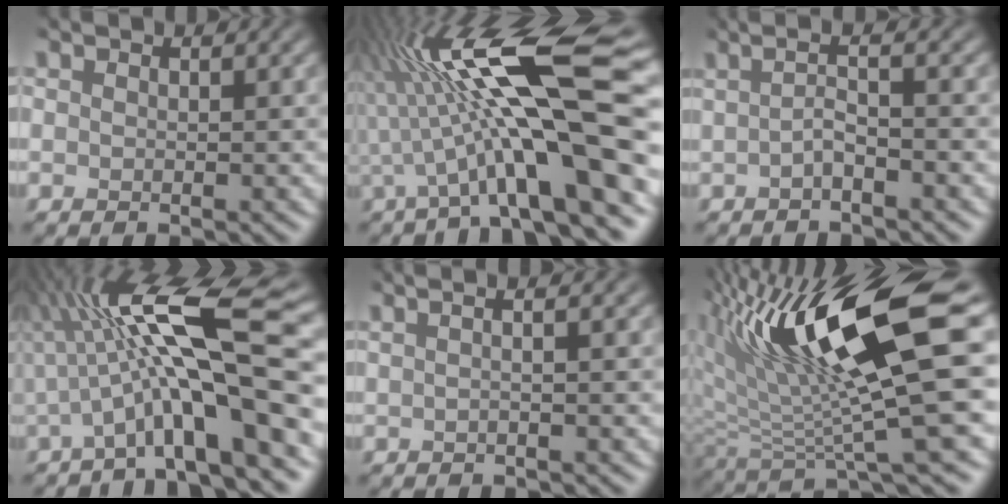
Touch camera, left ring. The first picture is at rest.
{"total": 13.5, "force": [-1.2, 2.6, 13.2], "torque": [-0.215, 0.029, -0.024]}
{"total": 2.4, "force": [-0.9, 0.3, 2.2], "torque": [-0.030, 0.002, -0.028]}
{"total": 10.8, "force": [-1.1, 2.3, 10.6], "torque": [-0.167, 0.016, -0.026]}
{"total": 4.6, "force": [2.2, 2.0, 3.5], "torque": [-0.016, 0.044, -0.011]}
{"total": 12.2, "force": [3.2, 2.5, 11.5], "torque": [-0.191, -0.008, 0.058]}